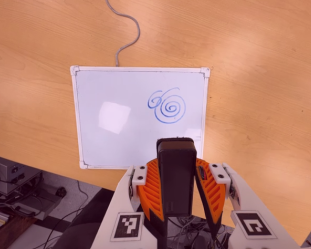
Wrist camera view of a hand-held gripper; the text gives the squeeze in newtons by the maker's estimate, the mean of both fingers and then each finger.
{"total": 7.7, "left": 6.2, "right": 9.2}